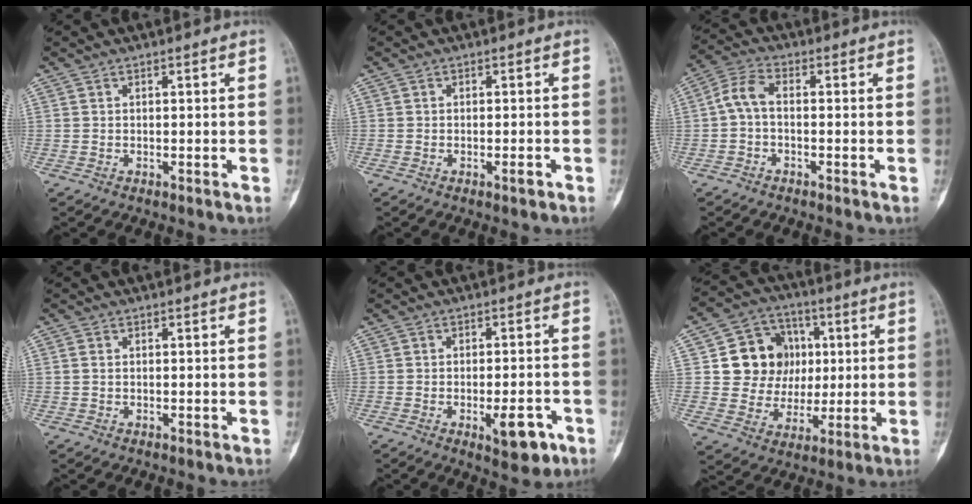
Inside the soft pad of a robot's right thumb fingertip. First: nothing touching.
{"total": 1.3, "force": [-0.7, 0.4, 1.0], "torque": [-0.014, 0.002, -0.011]}
{"total": 4.8, "force": [-0.6, 2.5, 4.0], "torque": [-0.086, 0.018, -0.023]}
{"total": 0.7, "force": [0.0, 0.4, 0.5], "torque": [-0.012, -0.001, 0.002]}
{"total": 7.1, "force": [-3.1, 2.8, 5.7], "torque": [-0.064, 0.009, -0.038]}
{"total": 13.6, "force": [2.5, 12.1, 5.7], "torque": [-0.042, 0.005, 0.049]}